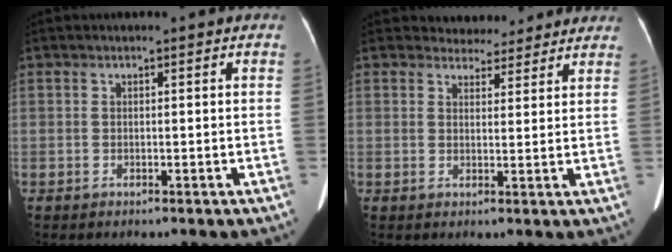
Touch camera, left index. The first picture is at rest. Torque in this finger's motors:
{"motor_torque": [0.27, -0.35, -0.01, -0.02]}